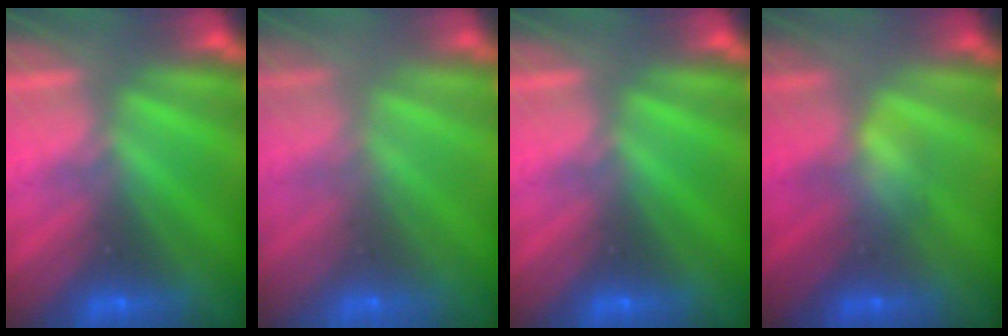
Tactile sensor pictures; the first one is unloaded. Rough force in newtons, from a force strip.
{"total": 8.5}
{"total": 0.0}
{"total": 3.0}